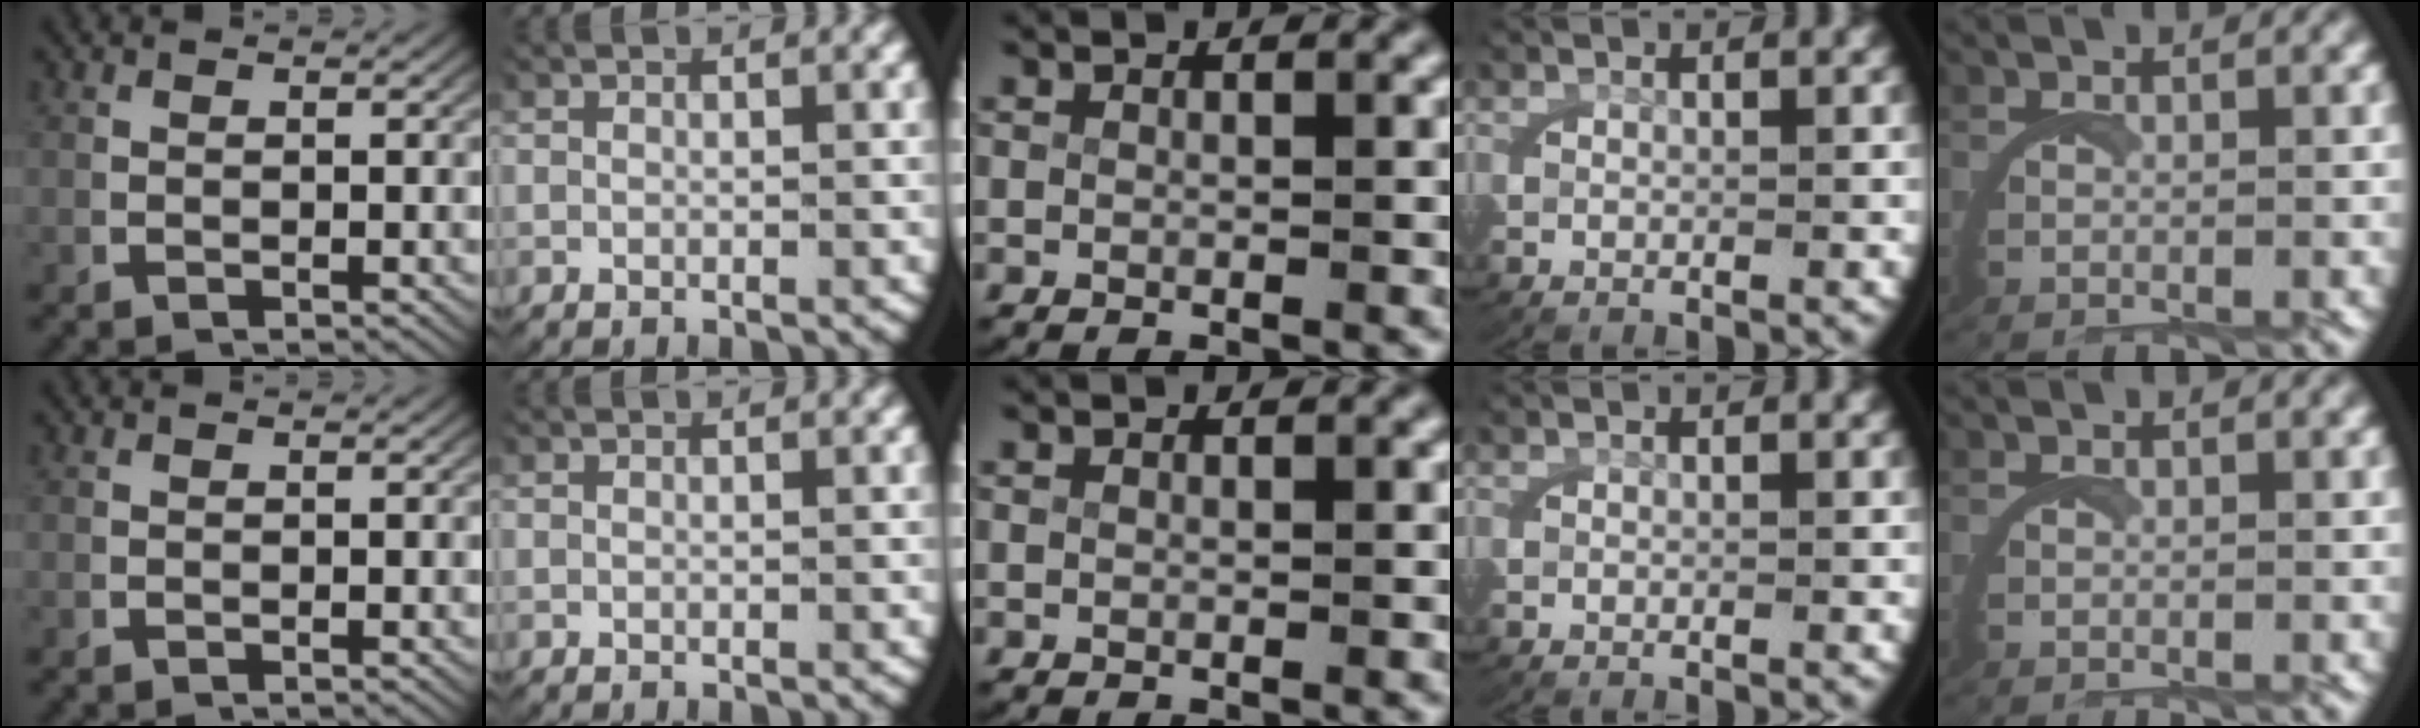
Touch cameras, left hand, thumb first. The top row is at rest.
{}